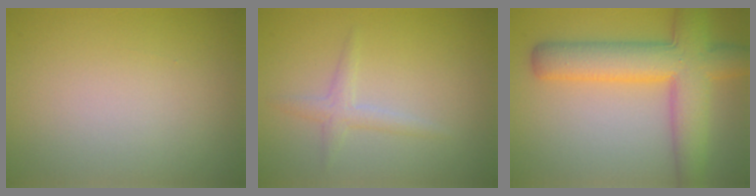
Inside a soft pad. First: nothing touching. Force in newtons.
{"total": 1.5, "press": 1.5, "slide": 0.0}
{"total": 8.1, "press": 8.1, "slide": 0.3}